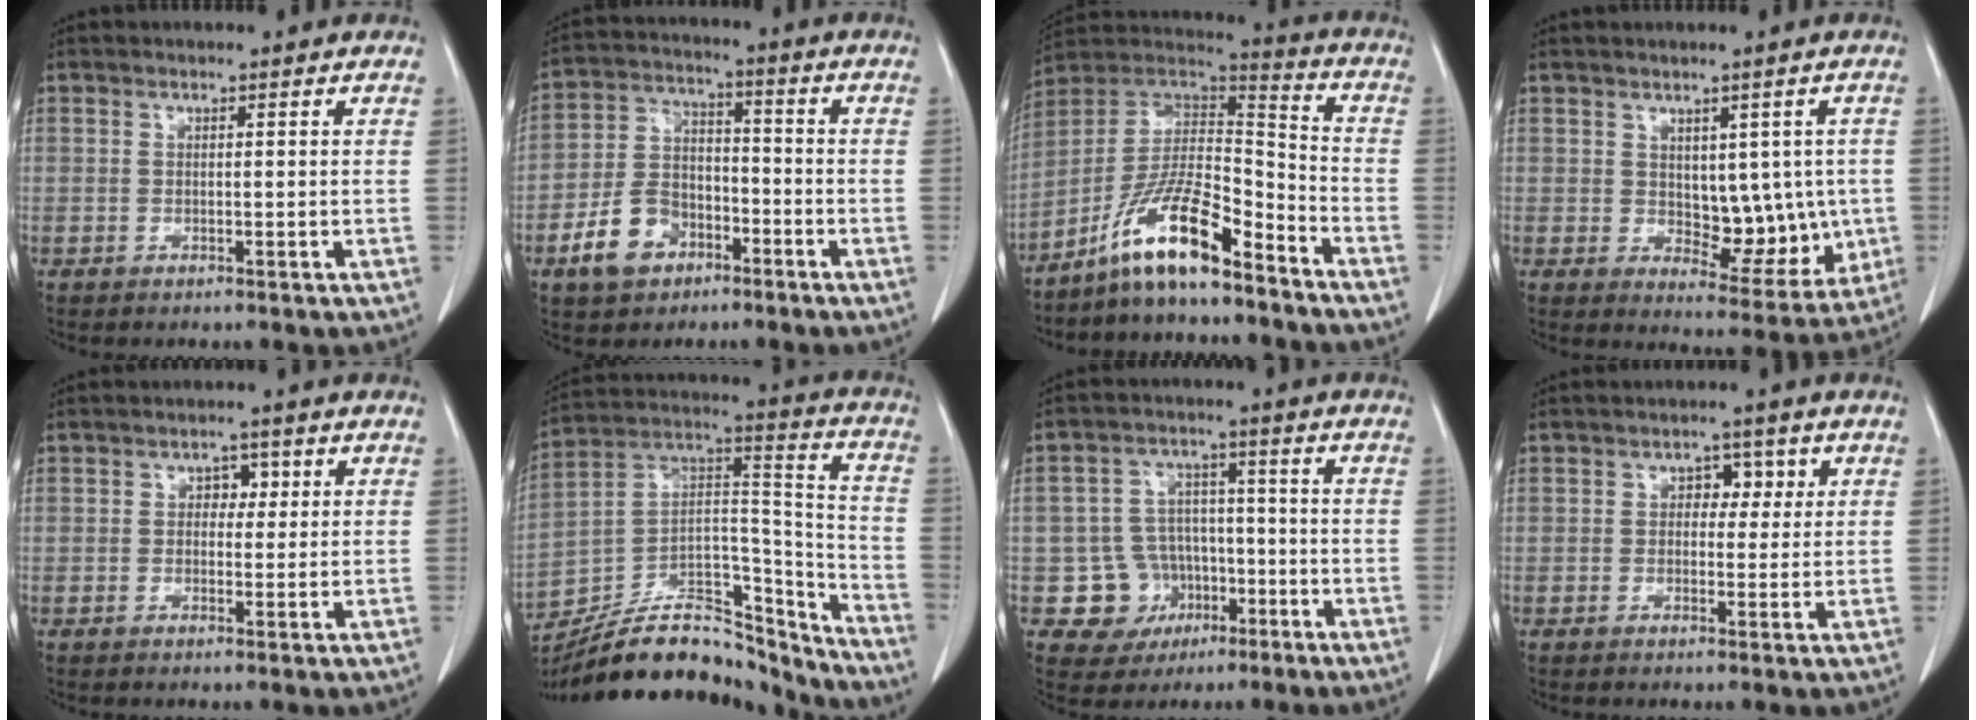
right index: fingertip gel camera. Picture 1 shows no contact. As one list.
[{"total": 9.5, "force": [-5.1, 6.5, 4.8], "torque": [-0.110, 0.016, -0.087]}, {"total": 14.0, "force": [-10.1, 2.4, 9.4], "torque": [-0.177, 0.021, -0.182]}, {"total": 8.8, "force": [0.2, 5.2, 7.1], "torque": [-0.070, 0.003, 0.022]}, {"total": 2.5, "force": [0.6, 1.8, 1.6], "torque": [-0.015, 0.008, 0.006]}, {"total": 25.0, "force": [-22.0, 8.2, 8.8], "torque": [-0.158, 0.038, -0.346]}, {"total": 8.3, "force": [-2.9, 7.6, 1.1], "torque": [-0.011, 0.017, -0.035]}, {"total": 3.4, "force": [1.0, 2.3, 2.3], "torque": [-0.022, 0.011, 0.011]}]